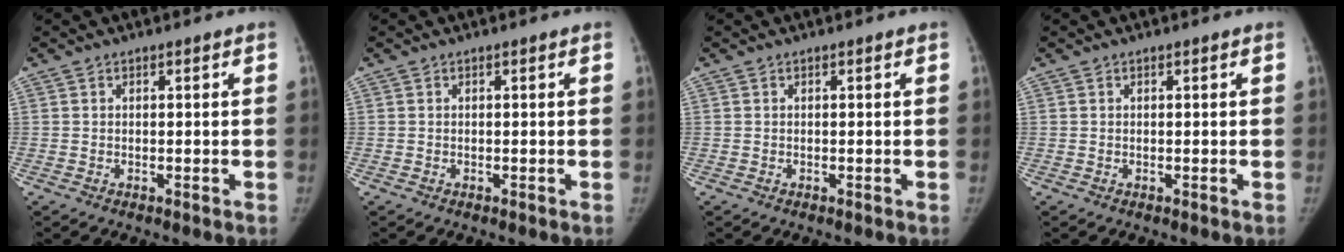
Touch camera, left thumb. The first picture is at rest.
{"total": 0.0}
{"total": 0.0}
{"total": 0.0}